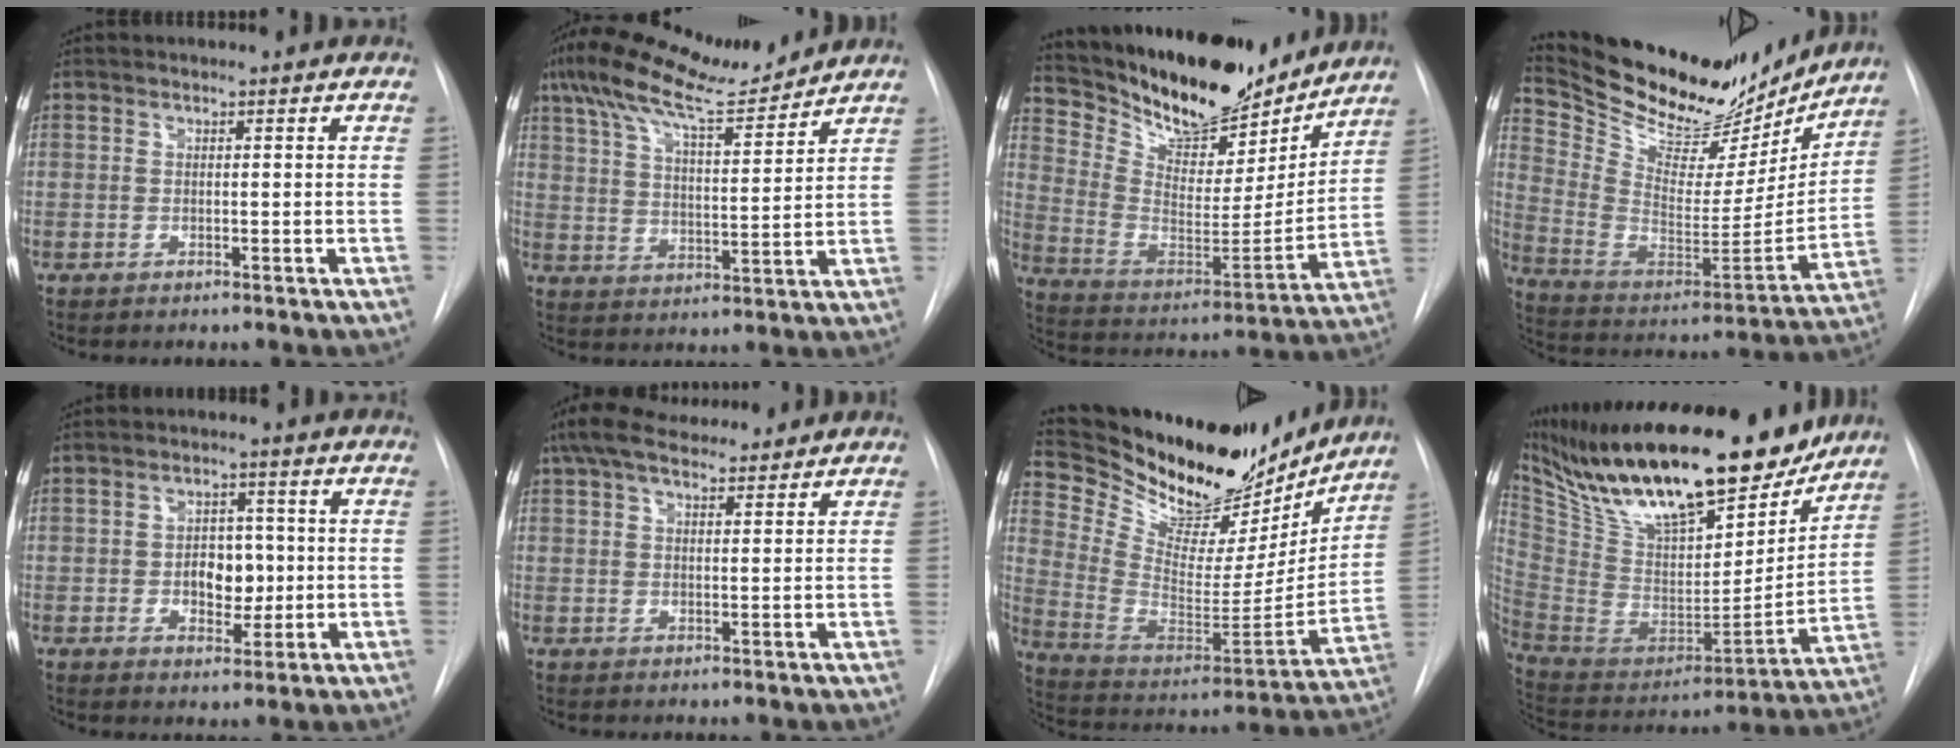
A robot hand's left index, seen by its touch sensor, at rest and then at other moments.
{"total": 13.2, "force": [11.3, 1.4, 6.7], "torque": [-0.125, 0.006, 0.188]}
{"total": 21.5, "force": [18.8, 6.2, 8.2], "torque": [-0.156, -0.021, 0.304]}
{"total": 25.0, "force": [22.2, 7.6, 8.8], "torque": [-0.165, -0.034, 0.340]}
{"total": 5.9, "force": [-0.4, 3.9, 4.4], "torque": [-0.061, 0.008, 0.000]}
{"total": 9.0, "force": [7.8, 2.1, 4.1], "torque": [-0.074, 0.036, 0.130]}
{"total": 26.2, "force": [22.8, 7.8, 10.1], "torque": [-0.178, -0.031, 0.347]}
{"total": 30.2, "force": [23.6, 8.6, 16.9], "torque": [-0.304, -0.005, 0.377]}